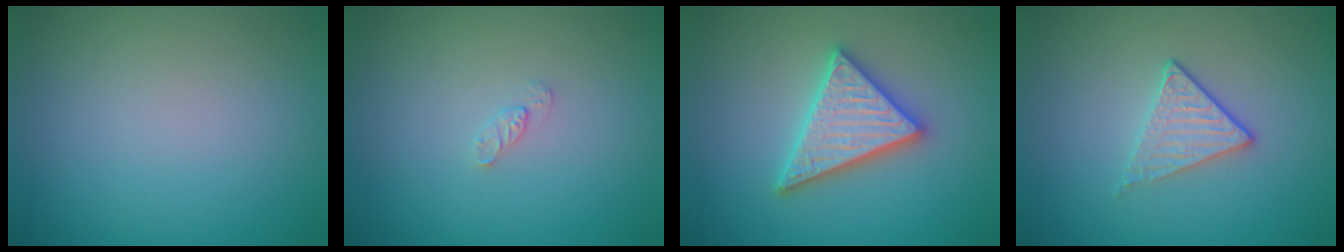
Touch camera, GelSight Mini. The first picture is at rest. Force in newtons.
{"total": 0.9, "press": 0.8, "slide": 0.2}
{"total": 4.9, "press": 4.9, "slide": 0.7}
{"total": 2.0, "press": 1.7, "slide": 1.0}